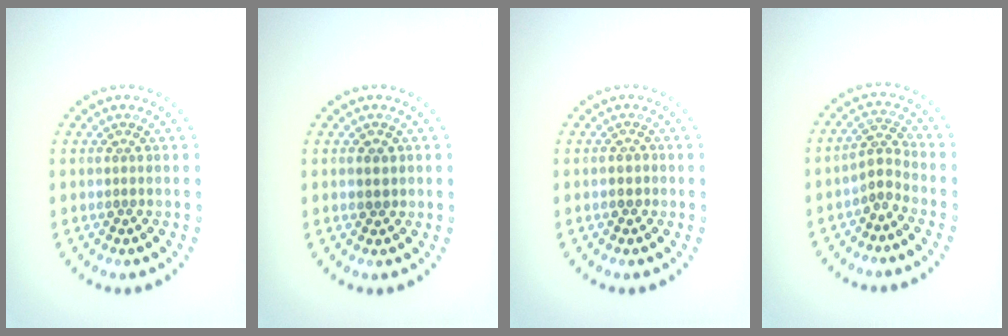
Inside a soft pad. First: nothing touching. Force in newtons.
{"total": 1.2, "press": 1.1, "slide": 0.4}
{"total": 1.2, "press": 1.1, "slide": 0.4}
{"total": 2.1, "press": 1.5, "slide": 1.5}